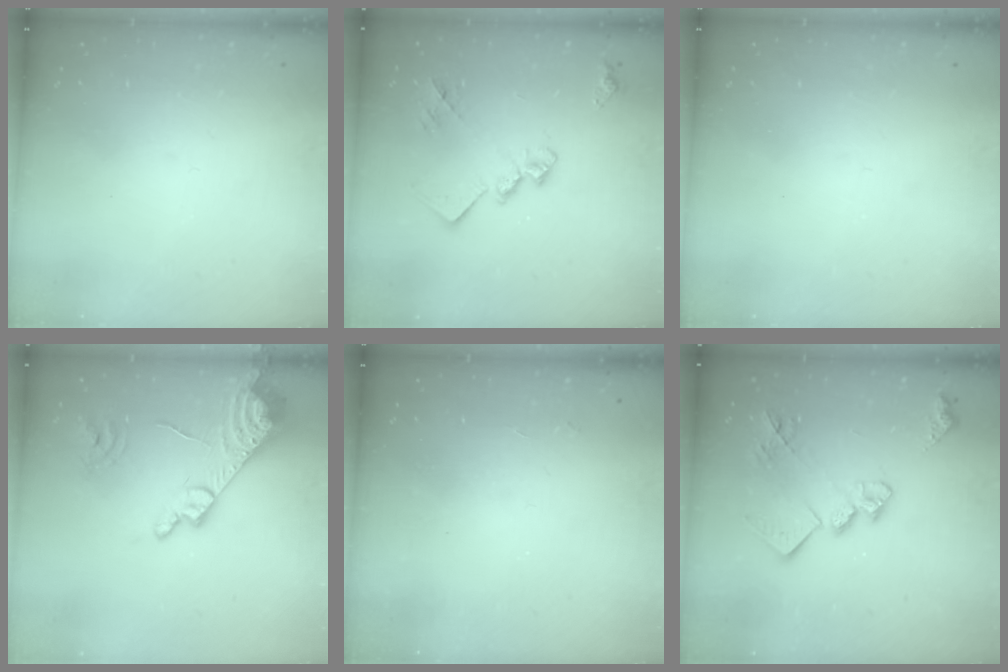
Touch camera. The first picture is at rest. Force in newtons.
{"total": 15.4, "press": 15.3, "slide": 1.0}
{"total": 1.5, "press": 1.3, "slide": 0.9}
{"total": 19.7, "press": 19.6, "slide": 2.0}
{"total": 2.0, "press": 2.0, "slide": 0.4}
{"total": 18.1, "press": 18.1, "slide": 1.4}